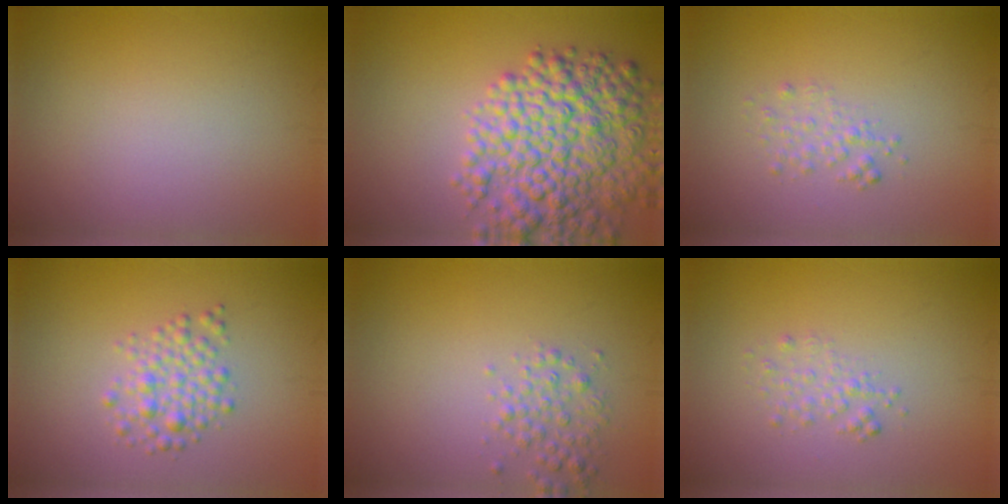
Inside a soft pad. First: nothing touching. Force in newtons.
{"total": 9.4, "press": 9.3, "slide": 0.3}
{"total": 1.4, "press": 1.4, "slide": 0.1}
{"total": 2.8, "press": 2.8, "slide": 0.1}
{"total": 2.1, "press": 2.1, "slide": 0.0}
{"total": 1.4, "press": 1.4, "slide": 0.1}